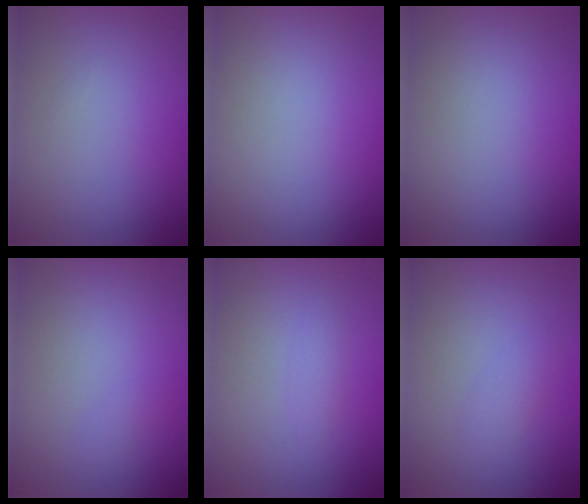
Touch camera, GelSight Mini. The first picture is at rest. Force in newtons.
{"total": 0.0}
{"total": 0.0}
{"total": 0.5, "press": 0.5, "slide": 0.0}
{"total": 0.8, "press": 0.8, "slide": 0.1}
{"total": 1.1, "press": 1.1, "slide": 0.0}